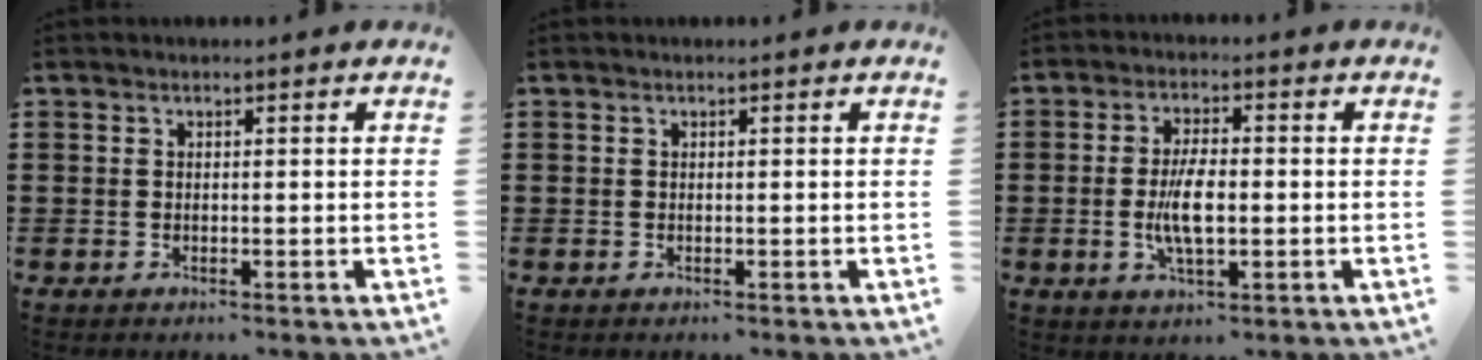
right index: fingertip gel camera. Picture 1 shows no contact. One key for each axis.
{"total": 0.0}
{"total": 6.7, "fx": -0.8, "fy": 2.5, "fz": 6.2, "tx": -0.137, "ty": -0.005, "tz": -0.022}